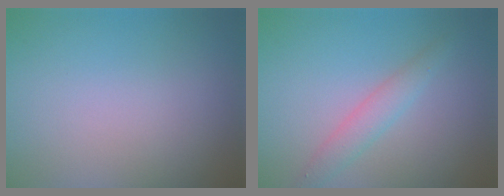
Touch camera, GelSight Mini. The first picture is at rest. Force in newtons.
{"total": 2.2, "press": 2.2, "slide": 0.0}